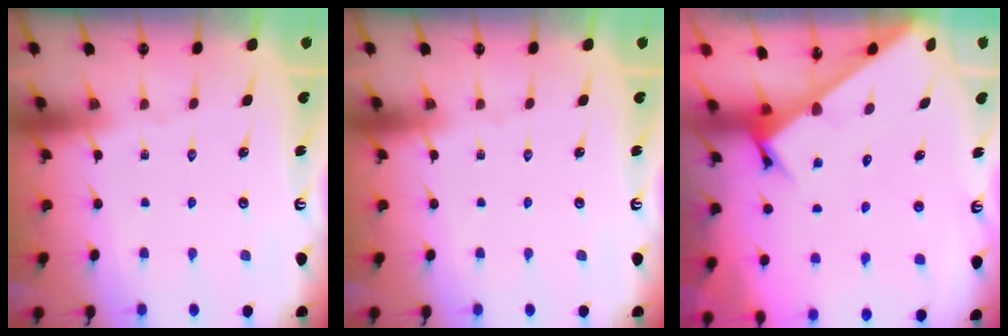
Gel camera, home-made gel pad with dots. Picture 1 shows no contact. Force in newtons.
{"total": 0.0}
{"total": 3.6, "press": 3.6, "slide": 0.2}